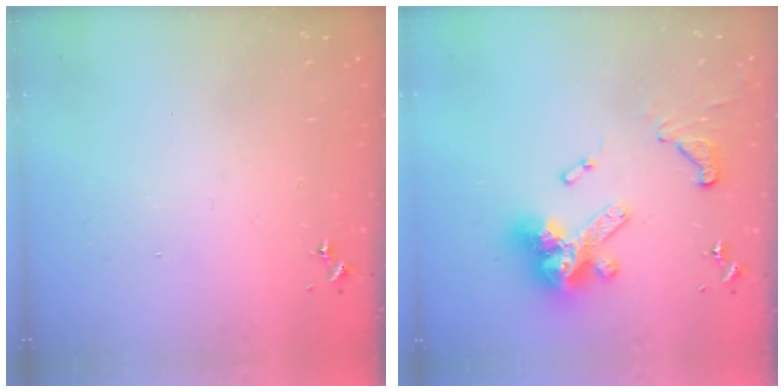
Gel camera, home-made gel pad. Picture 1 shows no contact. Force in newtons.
{"total": 18.7, "press": 18.6, "slide": 1.5}